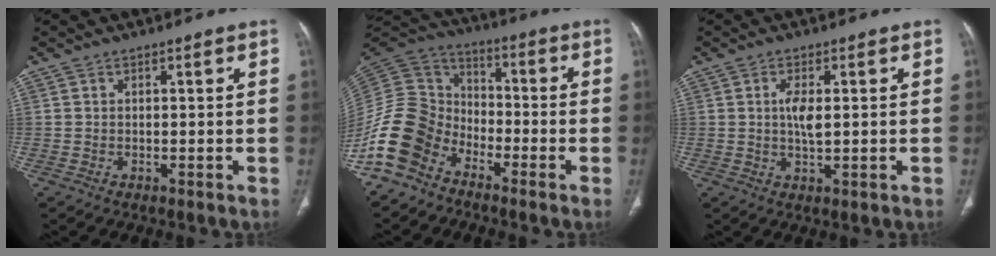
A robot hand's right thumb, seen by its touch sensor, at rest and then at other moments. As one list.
[{"total": 14.3, "force": [-8.7, 9.7, 6.0], "torque": [-0.115, 0.066, -0.182]}, {"total": 4.1, "force": [0.4, 1.3, 3.9], "torque": [-0.079, -0.007, 0.007]}]